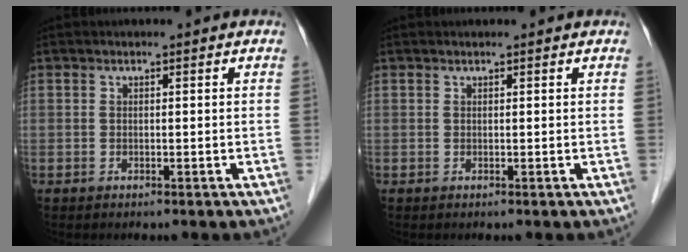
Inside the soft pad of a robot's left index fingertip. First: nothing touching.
{"total": 0.8, "force": [0.7, 0.0, 0.2], "torque": [-0.006, 0.010, 0.012]}